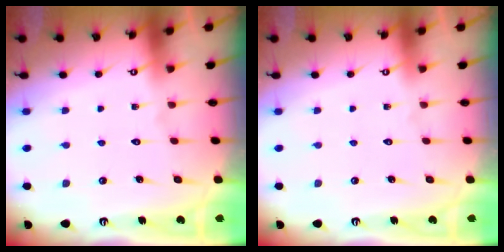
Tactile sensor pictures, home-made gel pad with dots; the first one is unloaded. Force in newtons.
{"total": 0.0}